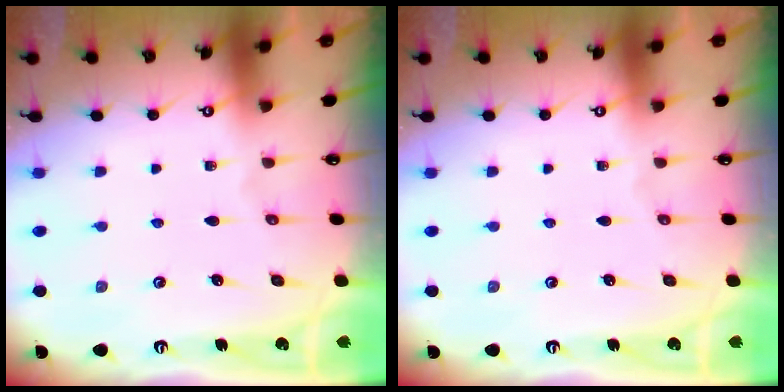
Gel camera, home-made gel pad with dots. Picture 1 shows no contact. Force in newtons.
{"total": 0.0}